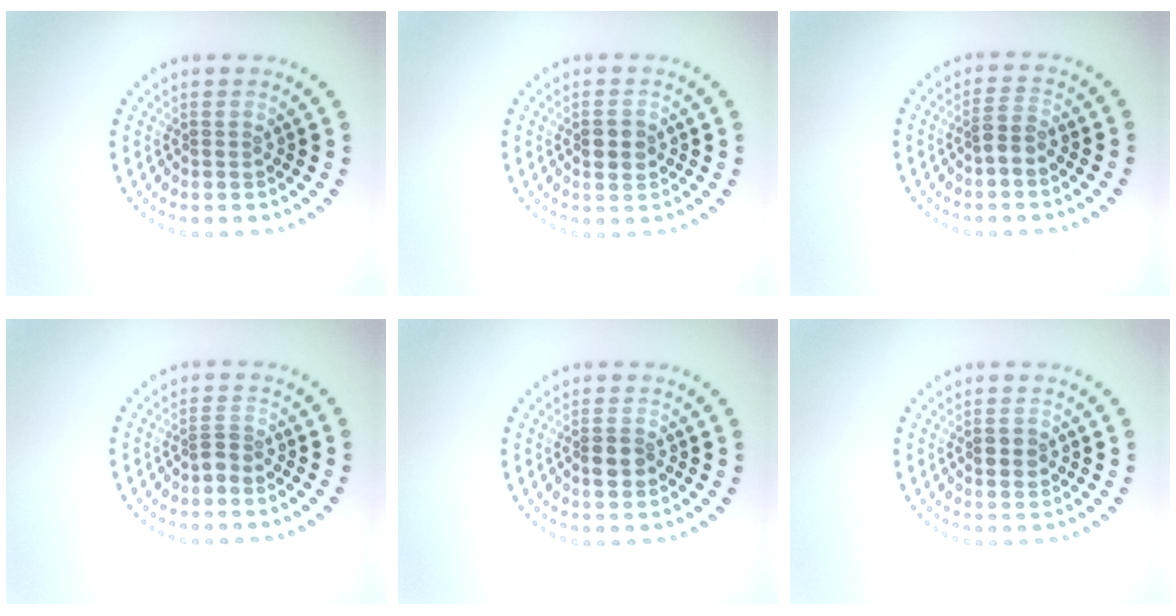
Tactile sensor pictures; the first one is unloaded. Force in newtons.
{"total": 2.3, "press": 2.3, "slide": 0.1}
{"total": 1.7, "press": 1.5, "slide": 0.9}
{"total": 1.2, "press": 0.8, "slide": 0.9}
{"total": 1.8, "press": 1.7, "slide": 0.6}
{"total": 1.7, "press": 1.7, "slide": 0.1}